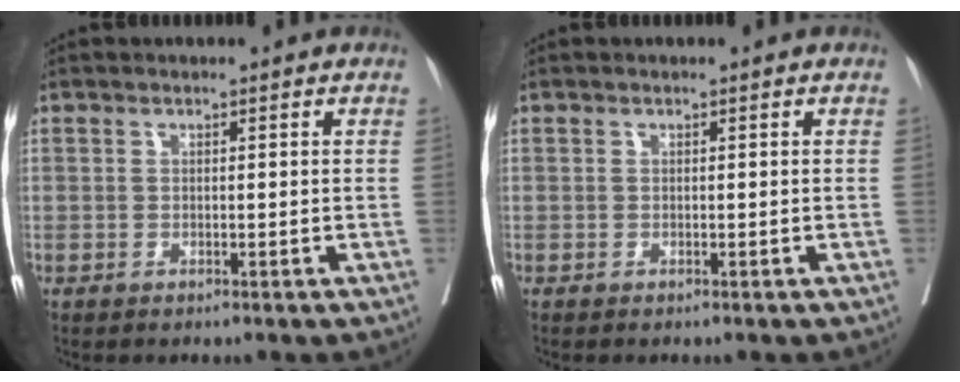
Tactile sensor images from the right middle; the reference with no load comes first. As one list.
[{"total": 0.0}]